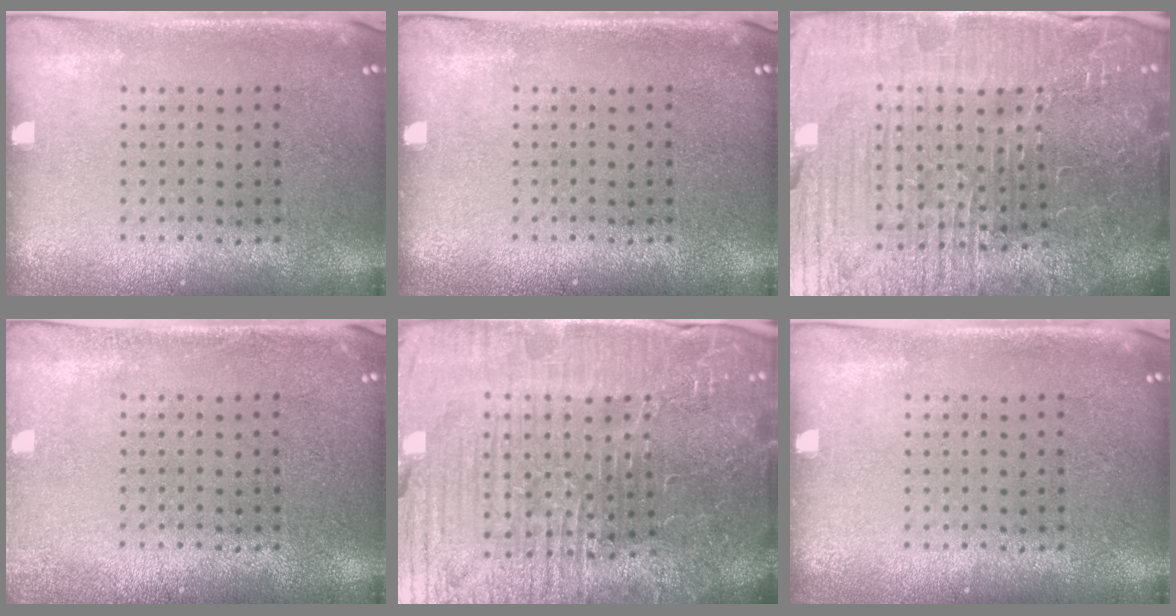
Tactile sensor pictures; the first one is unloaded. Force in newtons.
{"total": 0.0}
{"total": 7.1, "press": 6.5, "slide": 3.0}
{"total": 1.1, "press": 1.1, "slide": 0.3}
{"total": 7.1, "press": 6.4, "slide": 3.1}
{"total": 0.0}